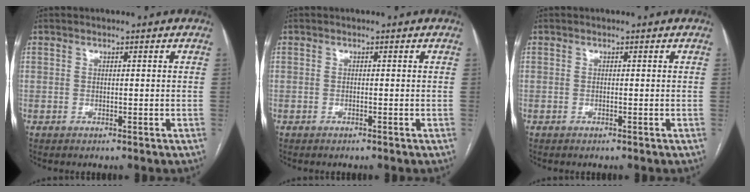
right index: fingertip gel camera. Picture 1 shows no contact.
{"total": 0.0}
{"total": 0.0}